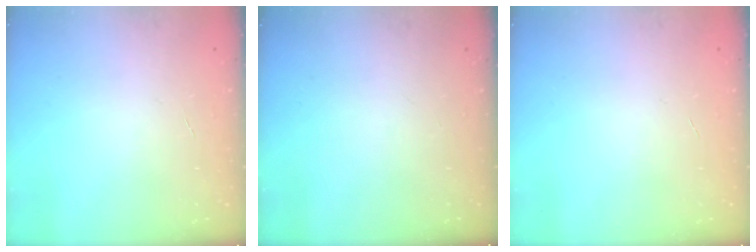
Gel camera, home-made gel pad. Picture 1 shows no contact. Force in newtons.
{"total": 0.0}
{"total": 0.0}